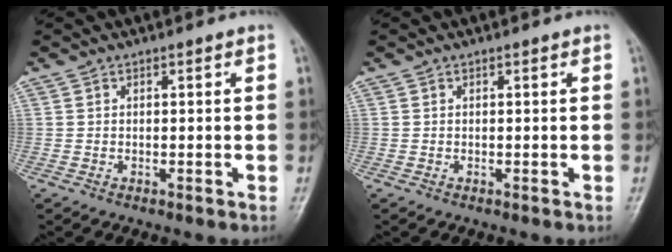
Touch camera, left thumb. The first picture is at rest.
{"total": 0.0}